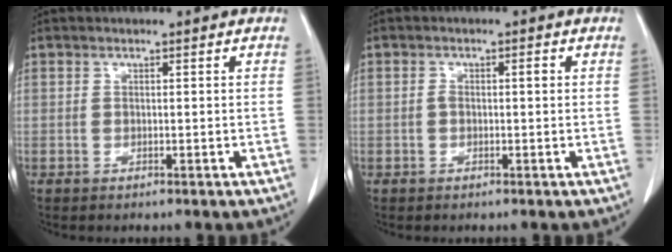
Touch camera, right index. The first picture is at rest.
{"total": 1.7, "force": [0.1, 0.6, 1.6], "torque": [-0.032, 0.007, 0.003]}